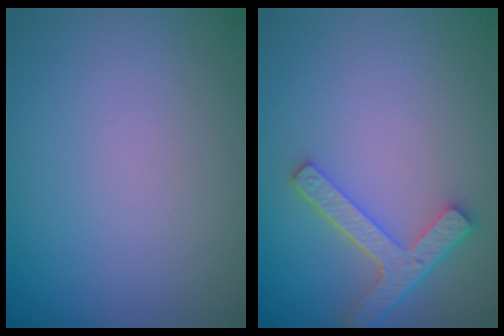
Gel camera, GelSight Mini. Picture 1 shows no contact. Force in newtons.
{"total": 4.3, "press": 3.4, "slide": 2.6}